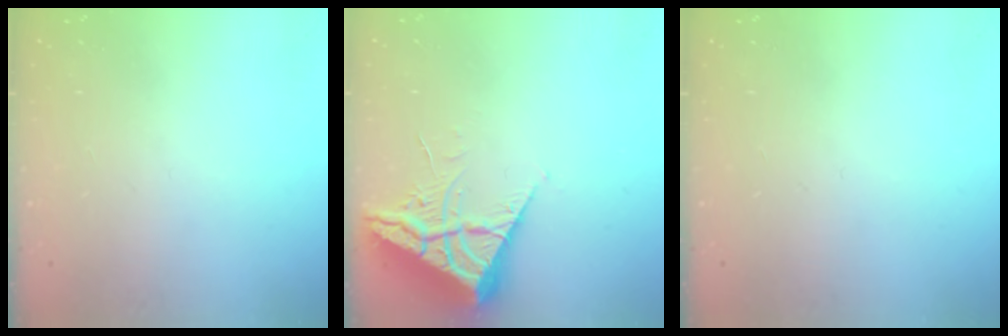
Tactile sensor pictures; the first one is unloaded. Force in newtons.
{"total": 6.5, "press": 6.4, "slide": 0.7}
{"total": 0.0}